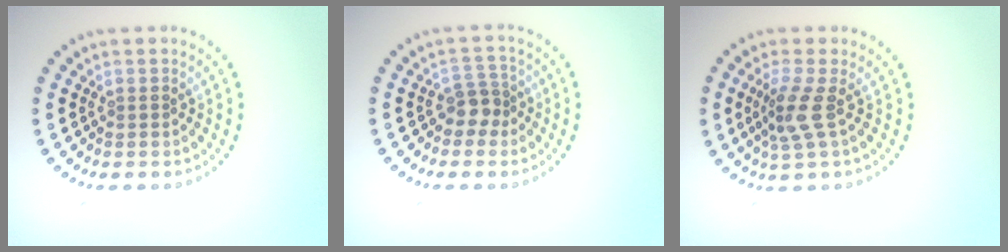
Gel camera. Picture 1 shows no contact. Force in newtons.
{"total": 2.0, "press": 1.6, "slide": 1.1}
{"total": 2.6, "press": 2.1, "slide": 1.7}